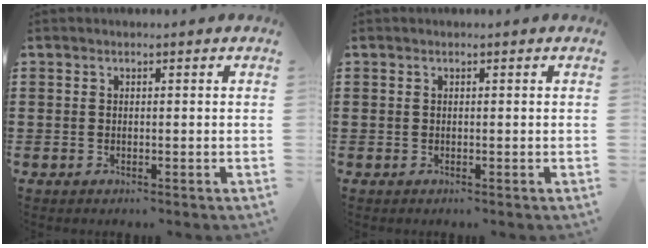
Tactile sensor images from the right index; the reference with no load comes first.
{"total": 0.0}